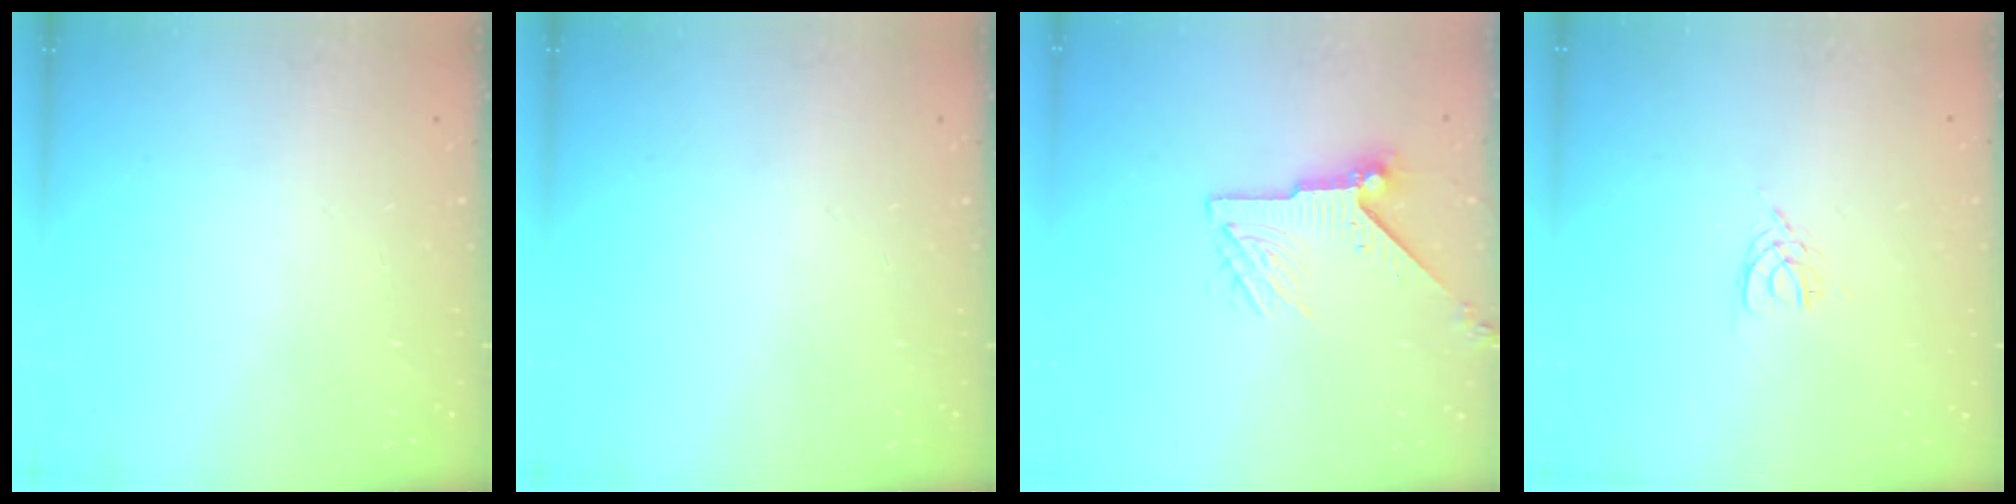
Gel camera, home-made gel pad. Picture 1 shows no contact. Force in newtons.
{"total": 0.0}
{"total": 8.1, "press": 8.1, "slide": 0.5}
{"total": 2.4, "press": 2.3, "slide": 0.4}